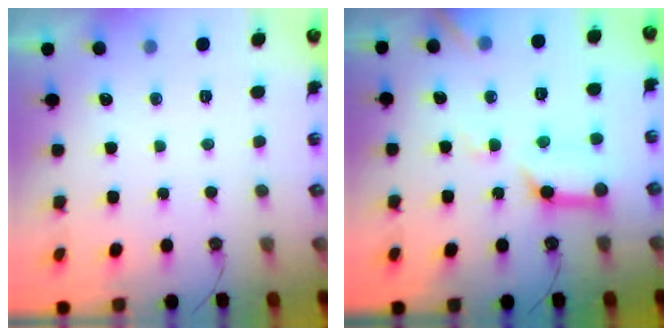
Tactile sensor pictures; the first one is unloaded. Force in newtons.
{"total": 13.8, "press": 13.7, "slide": 1.5}